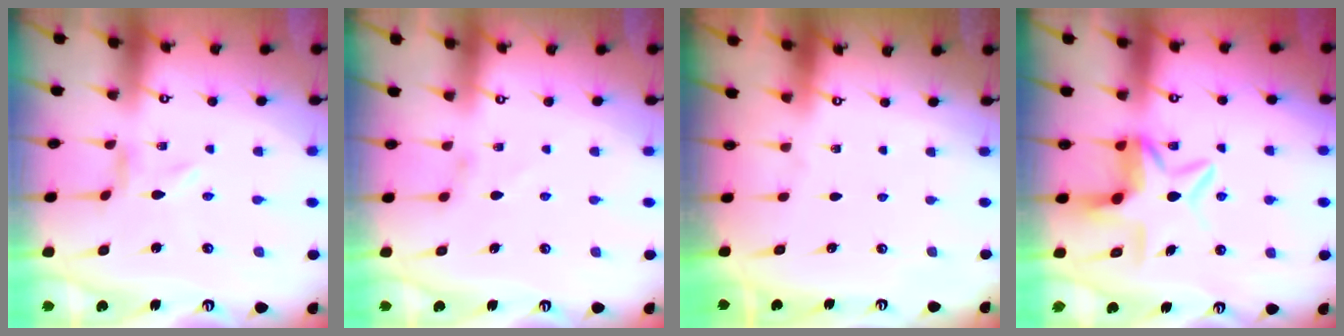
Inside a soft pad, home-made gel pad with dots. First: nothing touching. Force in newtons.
{"total": 2.7, "press": 2.7, "slide": 0.4}
{"total": 0.0}
{"total": 7.2, "press": 7.1, "slide": 1.3}